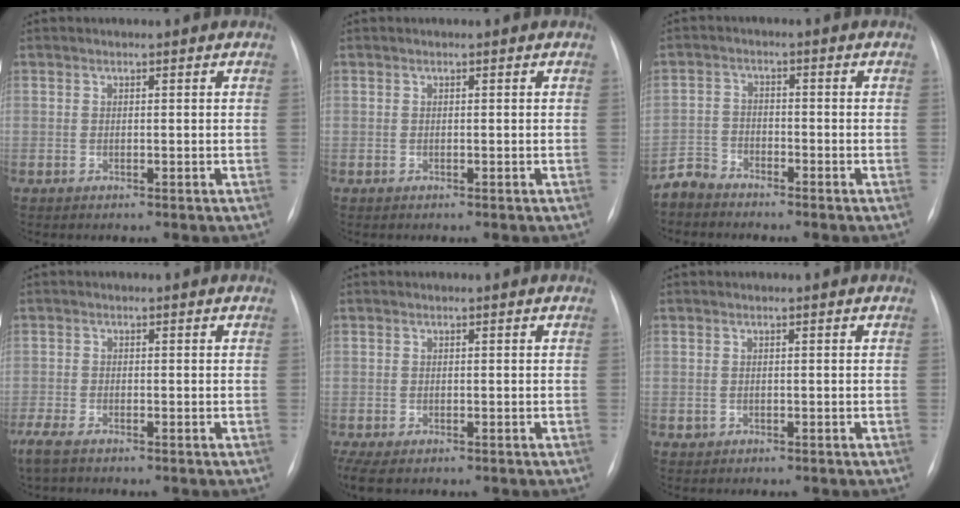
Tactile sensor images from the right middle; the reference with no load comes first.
{"total": 0.0}
{"total": 3.3, "force": [-3.2, 1.0, -0.4], "torque": [0.010, -0.007, -0.065]}
{"total": 4.8, "force": [-3.6, 1.5, 2.8], "torque": [-0.067, -0.015, -0.066]}
{"total": 4.7, "force": [-2.7, 2.4, 3.0], "torque": [-0.070, -0.013, -0.040]}
{"total": 0.5, "force": [-0.1, 0.5, 0.1], "torque": [0.000, 0.003, -0.002]}